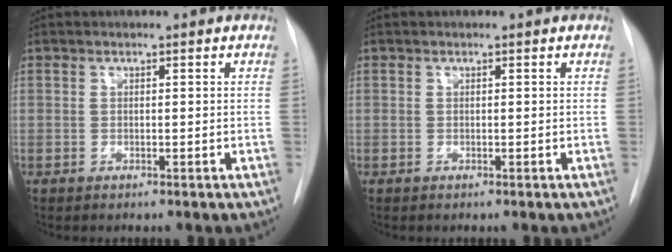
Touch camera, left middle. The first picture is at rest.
{"total": 0.0}